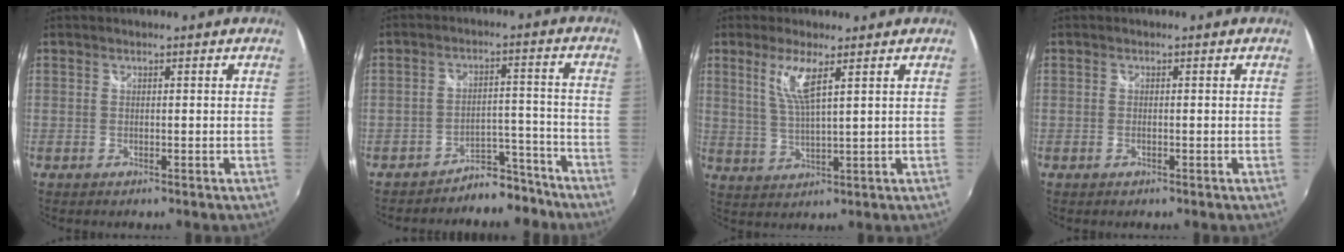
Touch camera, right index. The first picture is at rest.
{"total": 7.6, "force": [-6.8, 3.4, 0.7], "torque": [-0.004, 0.037, -0.087]}
{"total": 6.0, "force": [2.8, 0.5, 5.2], "torque": [-0.108, -0.008, 0.060]}
{"total": 0.7, "force": [-0.3, 0.4, 0.5], "torque": [-0.011, -0.001, -0.006]}